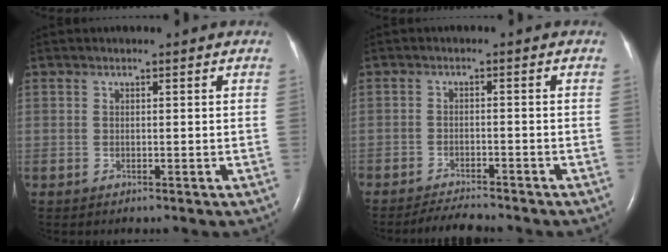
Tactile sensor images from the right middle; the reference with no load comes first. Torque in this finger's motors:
{"motor_torque": [0.46, -0.42, -0.04, 0.00]}